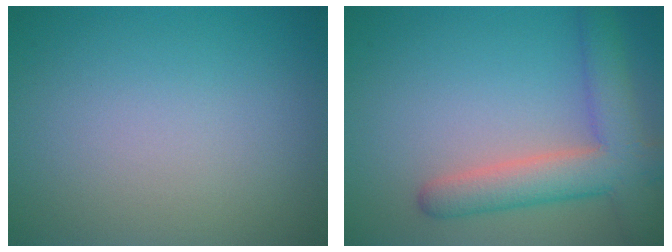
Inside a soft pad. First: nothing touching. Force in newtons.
{"total": 5.9, "press": 5.9, "slide": 0.3}